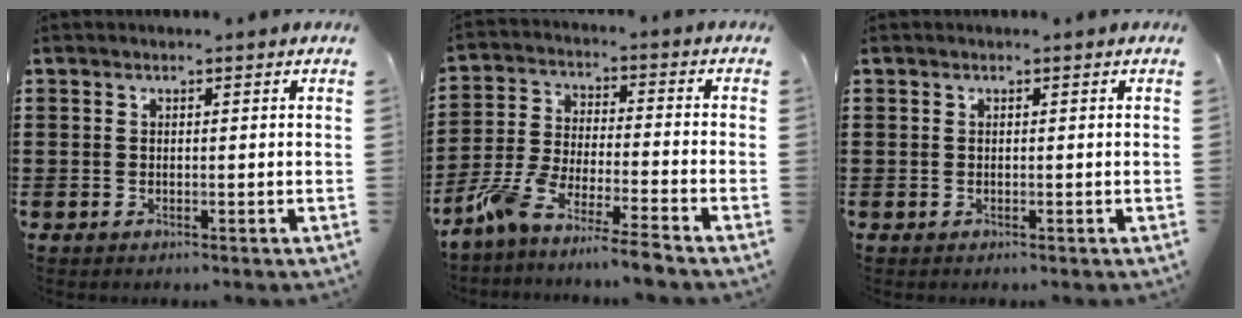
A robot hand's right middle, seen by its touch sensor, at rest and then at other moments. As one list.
[{"total": 7.5, "force": [-6.9, -0.8, 2.8], "torque": [-0.066, -0.010, -0.140]}, {"total": 0.0}]